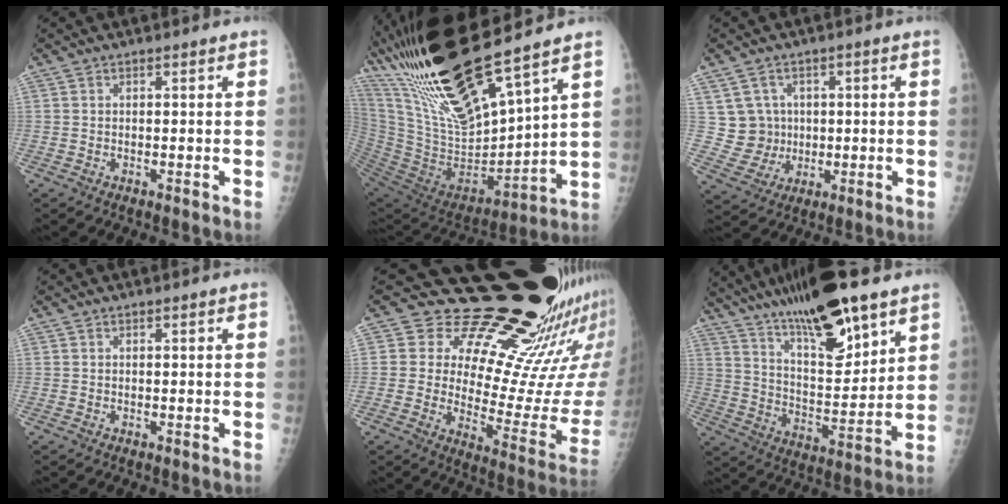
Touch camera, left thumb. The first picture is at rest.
{"total": 29.0, "force": [20.4, 6.7, 19.5], "torque": [-0.369, -0.071, 0.387]}
{"total": 7.4, "force": [1.3, 7.2, 1.2], "torque": [0.019, 0.001, 0.030]}
{"total": 0.0}
{"total": 22.2, "force": [17.2, 6.6, 12.3], "torque": [-0.124, -0.138, 0.232]}
{"total": 20.9, "force": [14.1, 4.9, 14.6], "torque": [-0.229, -0.060, 0.245]}